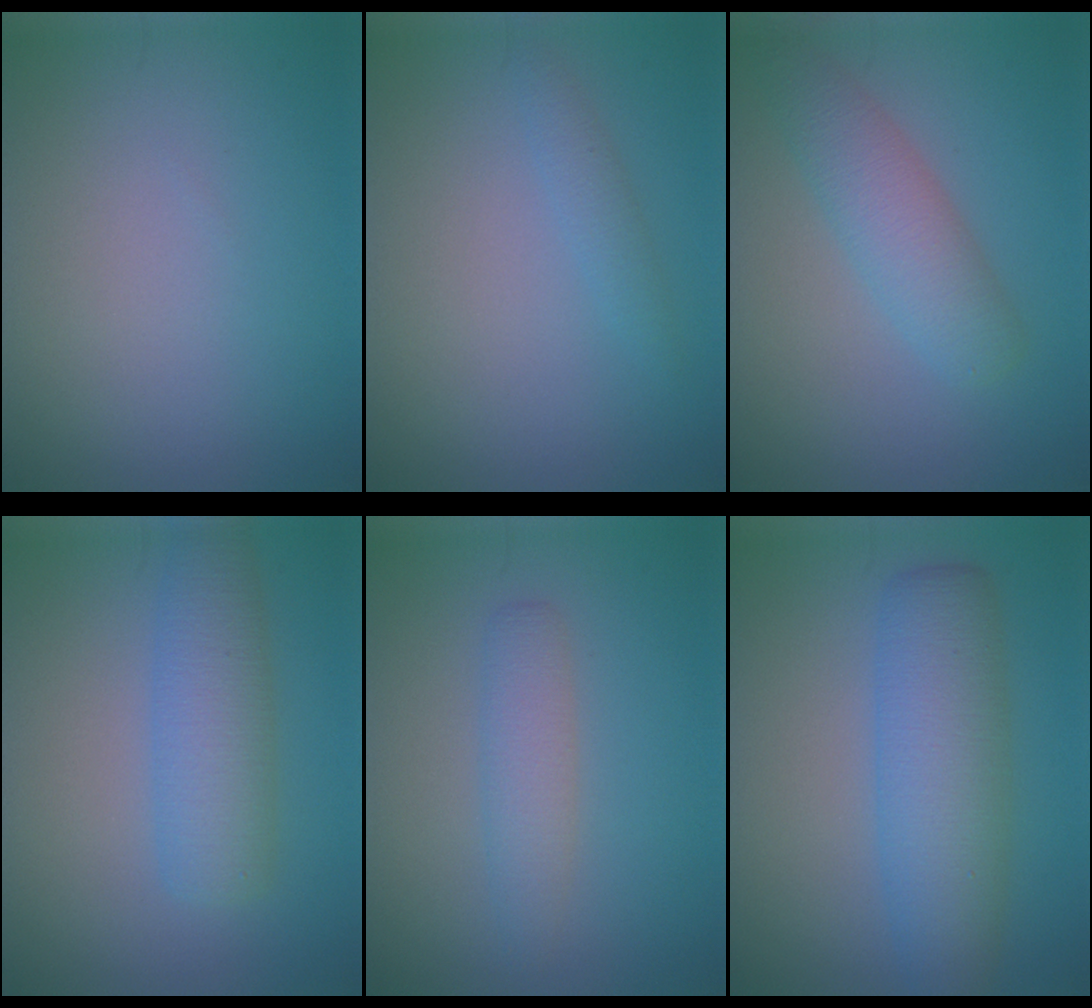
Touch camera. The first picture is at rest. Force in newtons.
{"total": 1.3, "press": 1.3, "slide": 0.1}
{"total": 3.8, "press": 3.8, "slide": 0.3}
{"total": 4.6, "press": 4.6, "slide": 0.2}
{"total": 2.4, "press": 2.4, "slide": 0.1}
{"total": 6.2, "press": 6.2, "slide": 0.2}